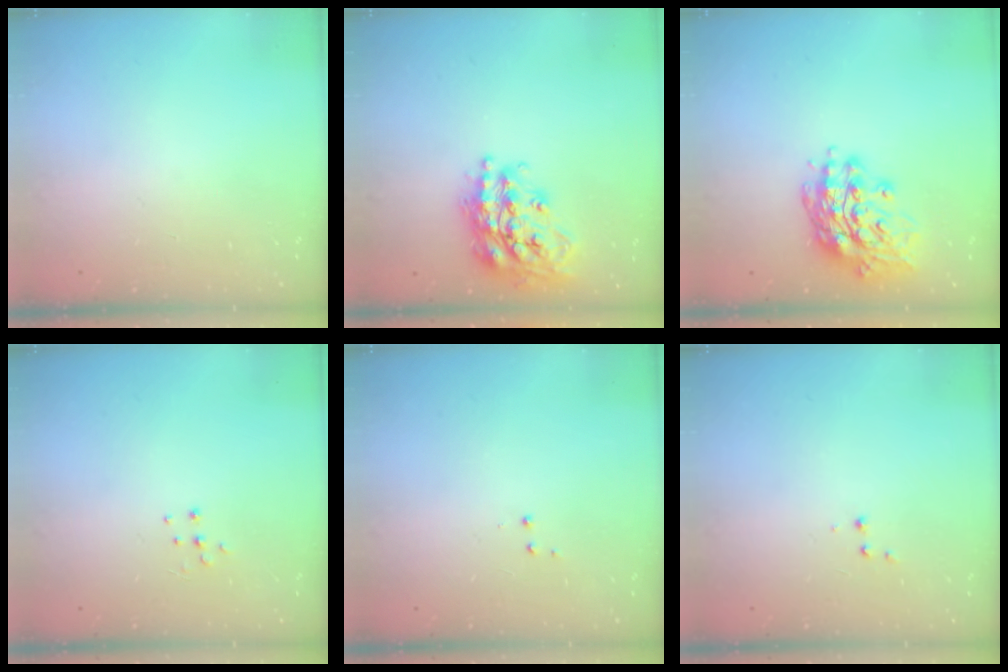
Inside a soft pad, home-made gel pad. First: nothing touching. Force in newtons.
{"total": 20.7, "press": 20.6, "slide": 1.6}
{"total": 15.6, "press": 15.3, "slide": 3.5}
{"total": 4.3, "press": 4.3, "slide": 0.4}
{"total": 2.8, "press": 2.7, "slide": 0.5}
{"total": 2.6, "press": 2.5, "slide": 0.6}